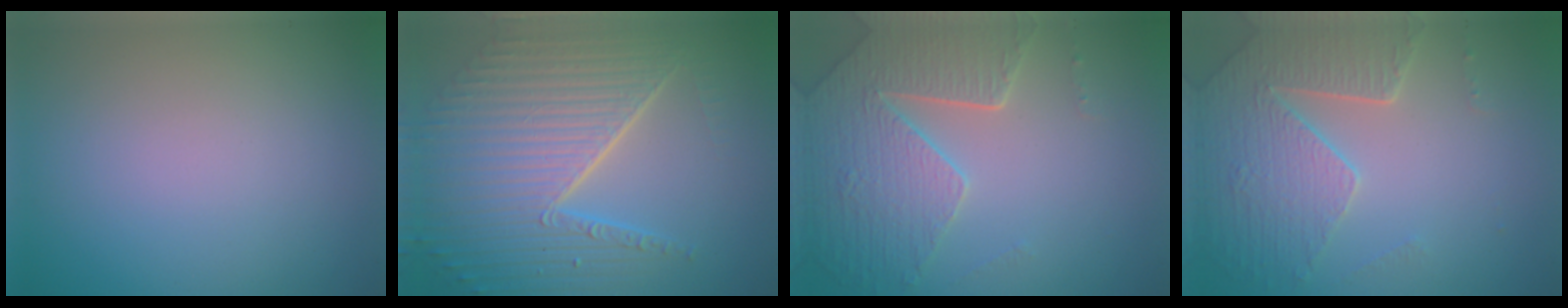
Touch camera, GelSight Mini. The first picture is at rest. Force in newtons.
{"total": 10.1, "press": 6.5, "slide": 7.7}
{"total": 5.7, "press": 4.8, "slide": 2.9}
{"total": 4.9, "press": 4.5, "slide": 1.9}